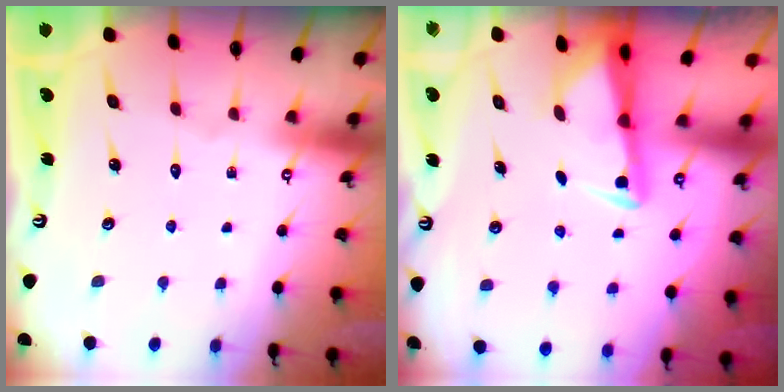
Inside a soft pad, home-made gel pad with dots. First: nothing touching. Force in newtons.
{"total": 3.0, "press": 2.9, "slide": 0.6}